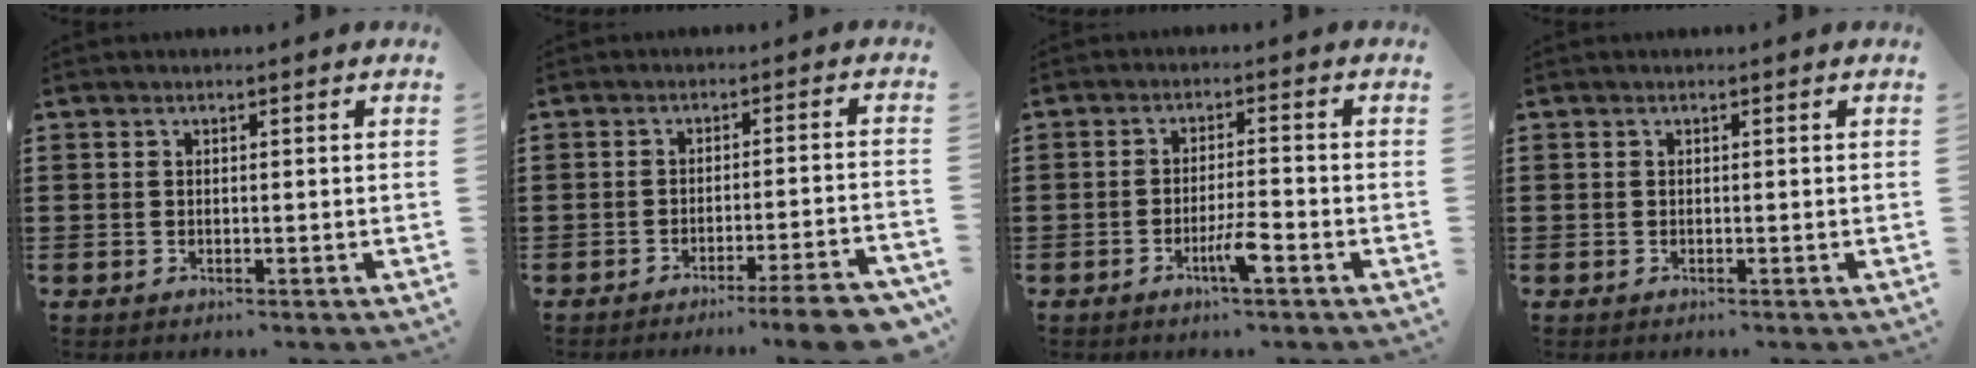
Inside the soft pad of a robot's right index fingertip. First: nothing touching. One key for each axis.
{"total": 5.8, "fx": -4.5, "fy": -0.6, "fz": 3.7, "tx": -0.057, "ty": -0.015, "tz": -0.084}
{"total": 4.3, "fx": -2.3, "fy": 0.5, "fz": 3.6, "tx": -0.074, "ty": -0.006, "tz": -0.043}
{"total": 0.0}